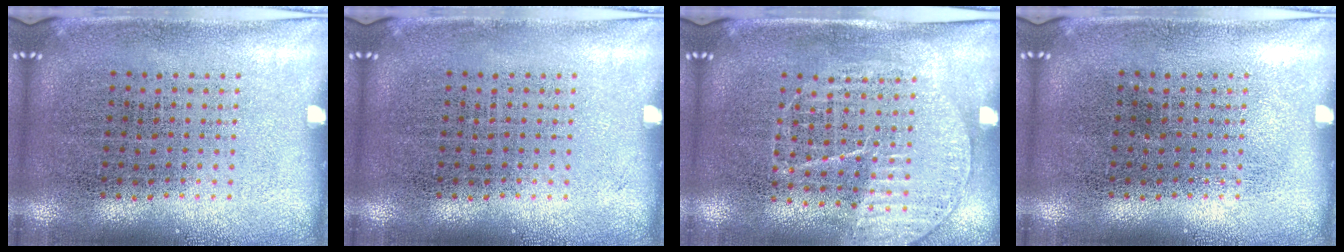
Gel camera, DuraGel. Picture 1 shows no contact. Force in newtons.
{"total": 0.0}
{"total": 1.3, "press": 1.3, "slide": 0.2}
{"total": 0.0}